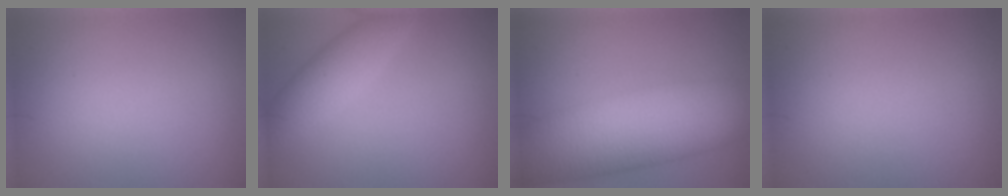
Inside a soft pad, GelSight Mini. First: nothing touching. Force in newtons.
{"total": 3.6, "press": 3.6, "slide": 0.0}
{"total": 12.4, "press": 12.4, "slide": 0.6}
{"total": 0.0}